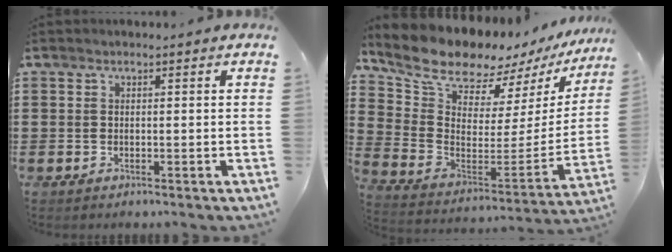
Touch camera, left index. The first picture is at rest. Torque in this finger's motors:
{"motor_torque": [2.11, 0.03, 1.05, 0.20]}